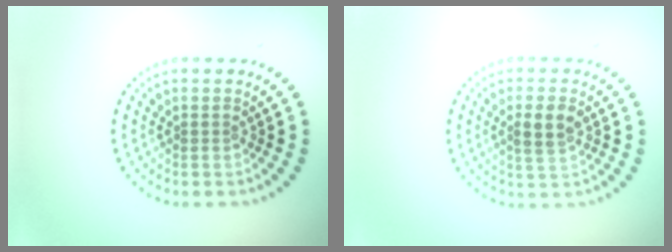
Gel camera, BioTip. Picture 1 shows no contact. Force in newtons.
{"total": 2.7, "press": 2.6, "slide": 0.7}